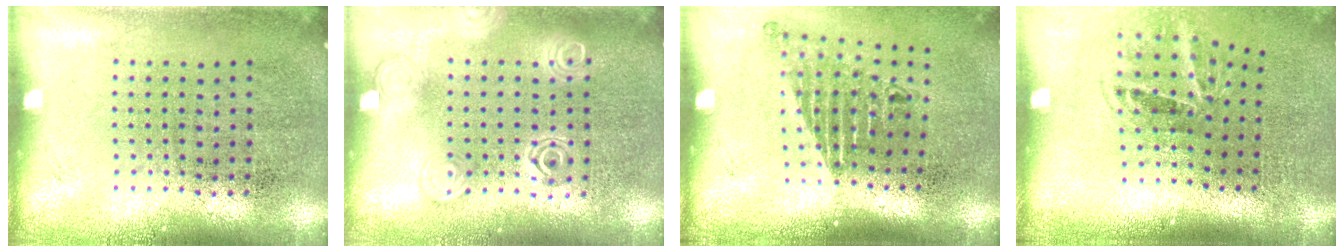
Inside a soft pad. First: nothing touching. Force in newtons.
{"total": 1.3, "press": 1.3, "slide": 0.1}
{"total": 1.7, "press": 1.2, "slide": 1.2}
{"total": 1.9, "press": 1.2, "slide": 1.5}